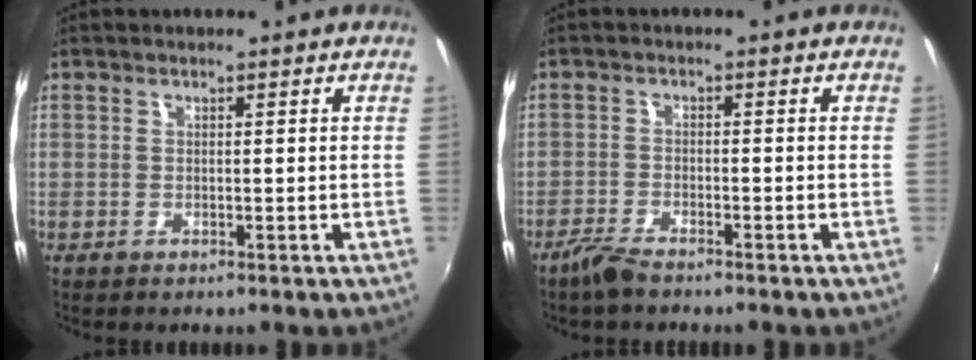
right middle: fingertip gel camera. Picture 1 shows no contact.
{"total": 3.9, "force": [-3.3, 0.7, 2.0], "torque": [-0.061, -0.003, -0.067]}